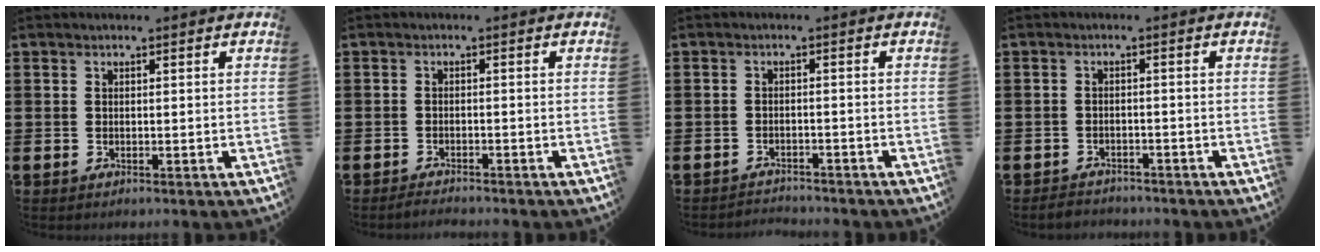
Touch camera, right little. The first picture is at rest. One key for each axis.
{"total": 1.3, "fx": -1.3, "fy": 0.0, "fz": 0.1, "tx": -0.004, "ty": 0.001, "tz": -0.026}
{"total": 1.7, "fx": -1.7, "fy": -0.1, "fz": -0.3, "tx": 0.000, "ty": 0.005, "tz": -0.039}
{"total": 1.5, "fx": -1.4, "fy": 0.3, "fz": -0.1, "tx": -0.004, "ty": 0.004, "tz": -0.032}